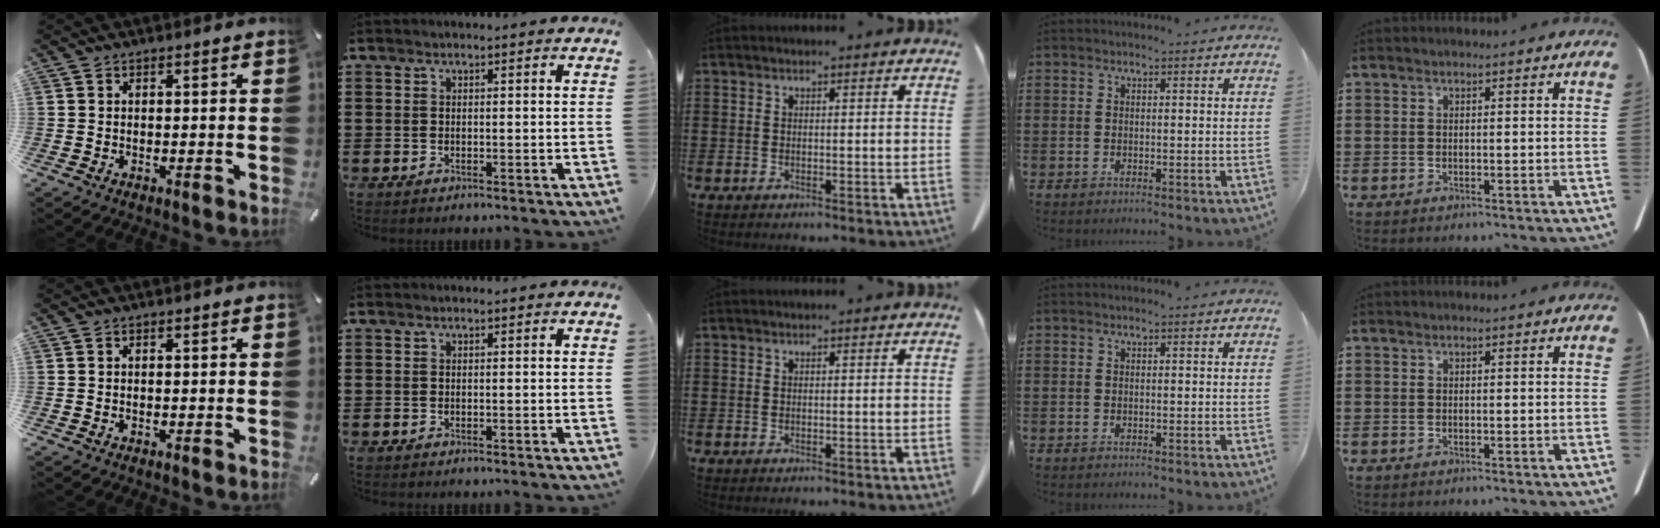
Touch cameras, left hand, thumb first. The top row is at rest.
{}